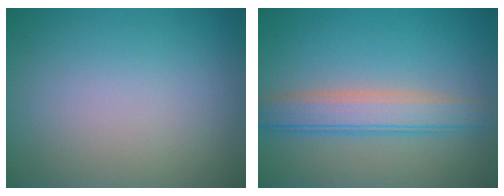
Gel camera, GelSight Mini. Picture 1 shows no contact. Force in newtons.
{"total": 3.6, "press": 3.6, "slide": 0.1}